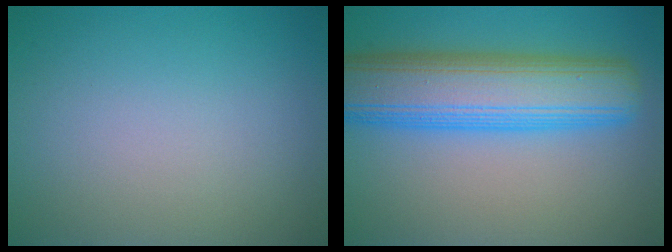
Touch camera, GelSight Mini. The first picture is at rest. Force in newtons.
{"total": 10.1, "press": 10.0, "slide": 0.4}